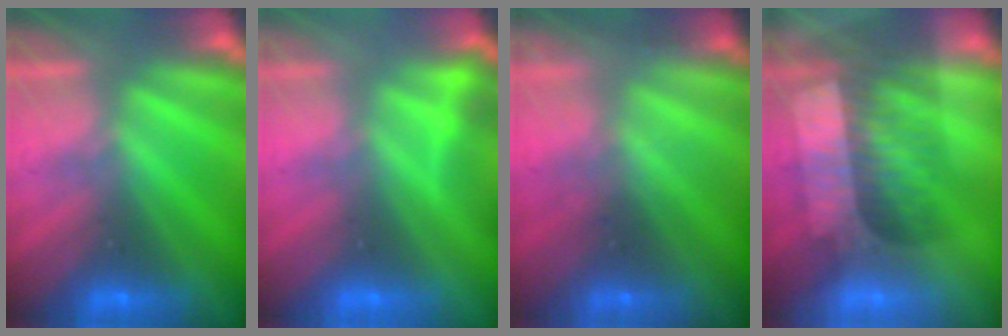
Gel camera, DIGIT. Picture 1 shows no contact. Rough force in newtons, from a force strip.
{"total": 2.7}
{"total": 2.3}
{"total": 2.9}